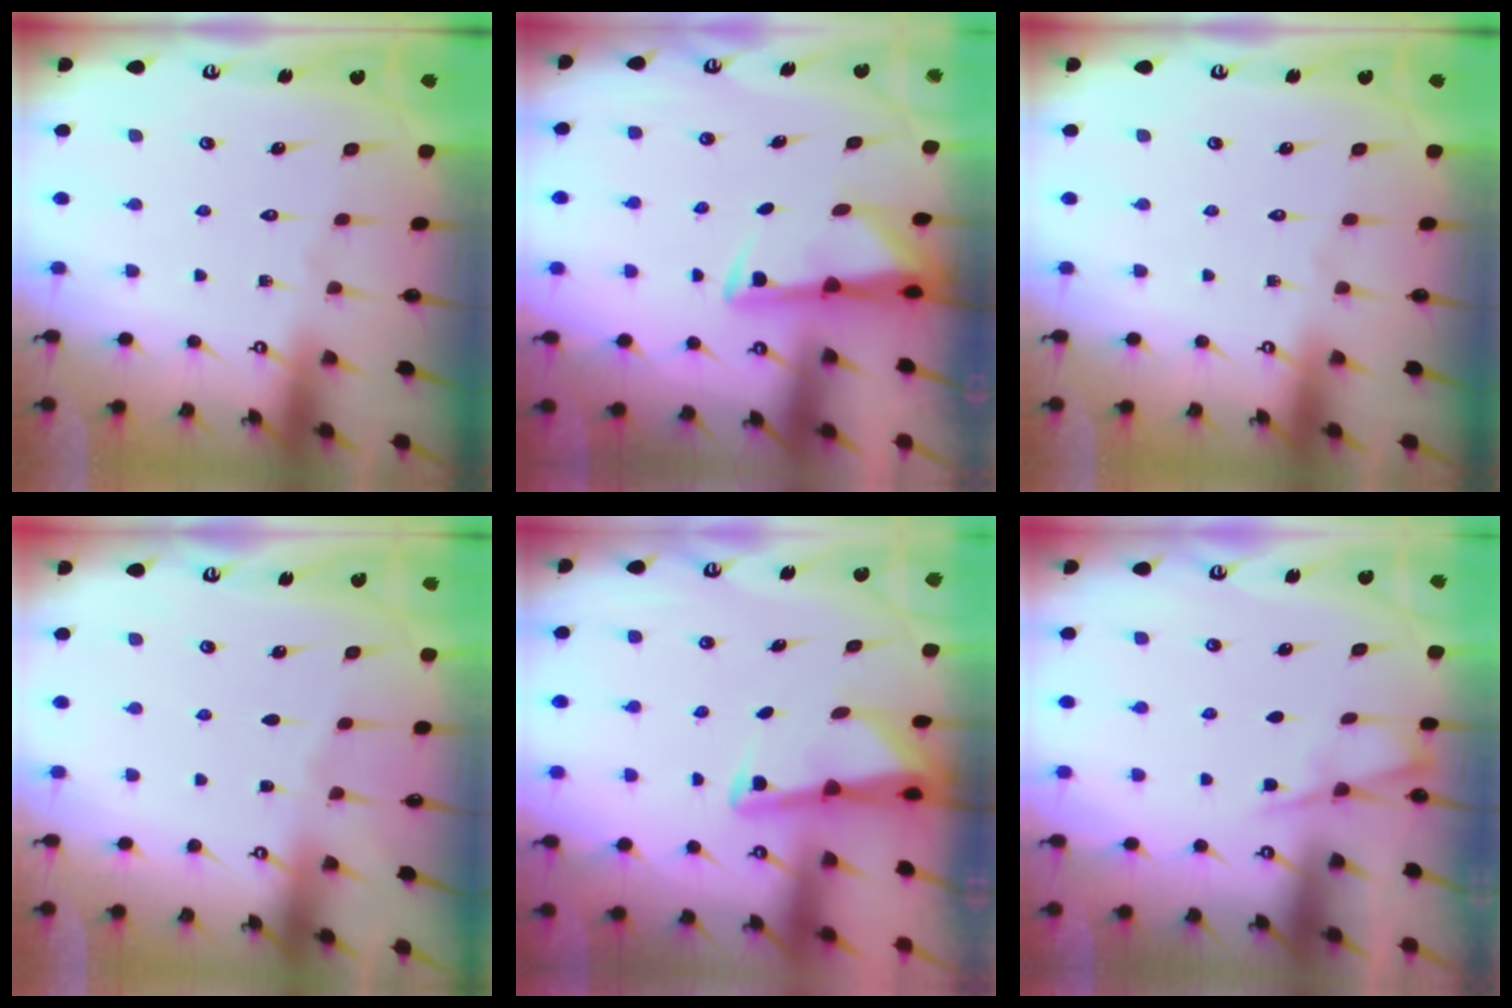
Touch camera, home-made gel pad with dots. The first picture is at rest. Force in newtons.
{"total": 2.9, "press": 2.9, "slide": 0.5}
{"total": 0.0}
{"total": 1.7, "press": 1.6, "slide": 0.3}
{"total": 2.9, "press": 2.9, "slide": 0.3}
{"total": 2.2, "press": 2.1, "slide": 0.4}